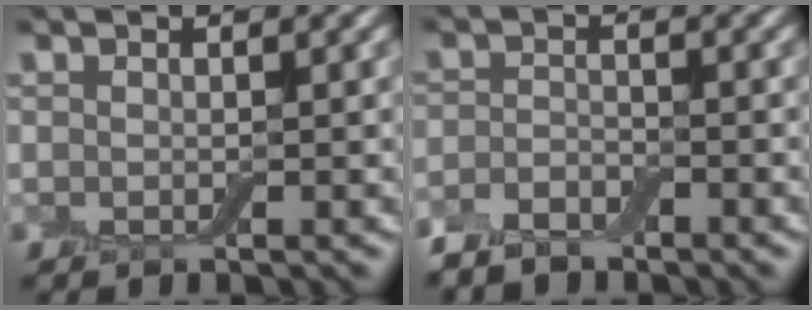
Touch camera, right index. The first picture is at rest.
{"total": 2.5, "force": [-2.2, 0.9, 0.9], "torque": [-0.019, 0.000, -0.050]}